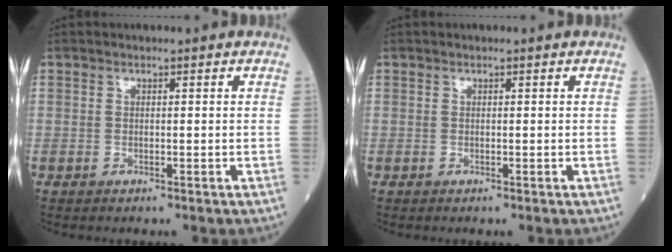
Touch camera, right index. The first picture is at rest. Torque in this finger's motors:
{"motor_torque": [0.01, -0.01, 0.00, 0.00]}